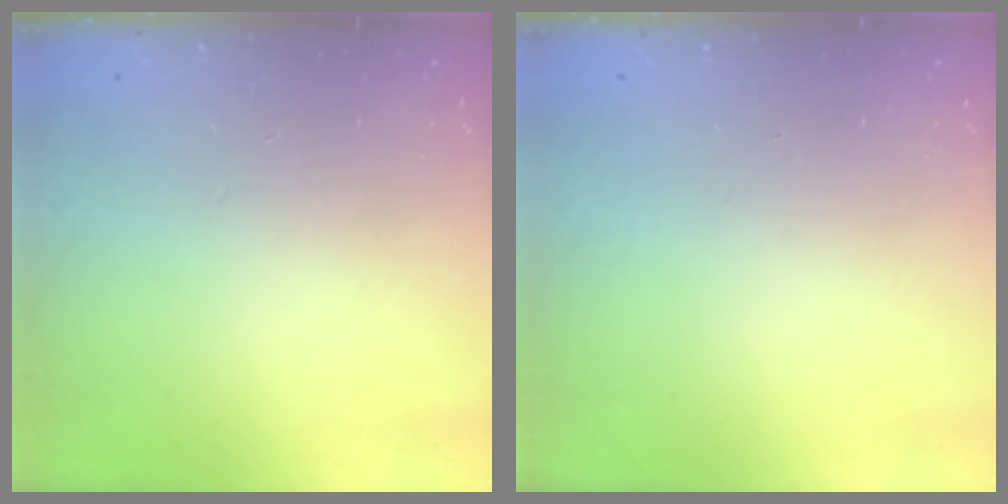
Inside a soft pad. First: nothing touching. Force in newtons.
{"total": 0.0}